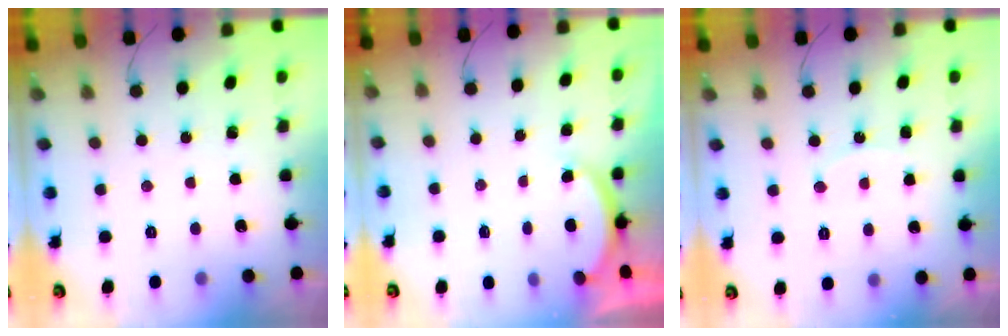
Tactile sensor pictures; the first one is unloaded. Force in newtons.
{"total": 2.3, "press": 2.2, "slide": 0.6}
{"total": 5.6, "press": 5.3, "slide": 1.9}